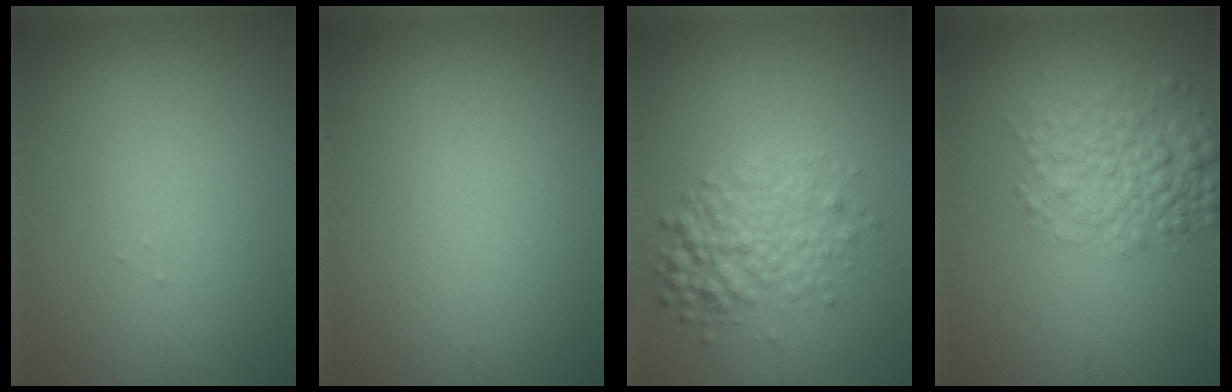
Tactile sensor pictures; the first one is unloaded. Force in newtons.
{"total": 0.0}
{"total": 3.6, "press": 3.6, "slide": 0.0}
{"total": 4.2, "press": 4.2, "slide": 0.1}